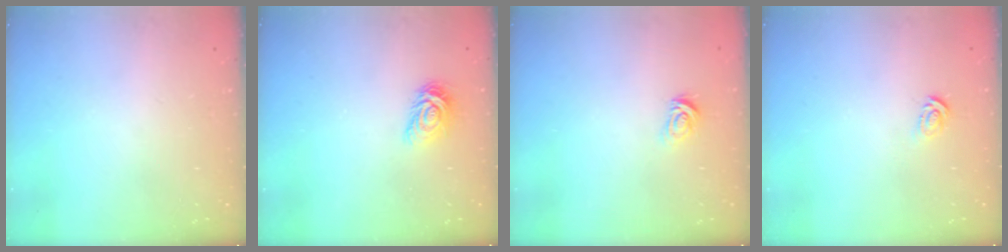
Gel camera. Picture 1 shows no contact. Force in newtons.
{"total": 6.8, "press": 6.8, "slide": 0.2}
{"total": 2.6, "press": 2.6, "slide": 0.3}
{"total": 3.0, "press": 3.0, "slide": 0.1}